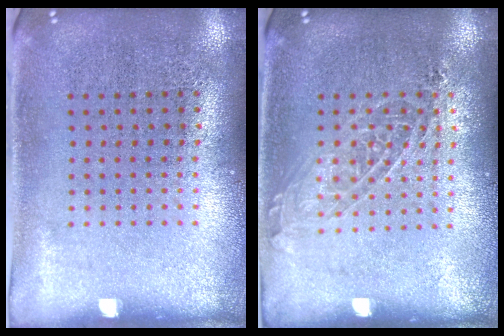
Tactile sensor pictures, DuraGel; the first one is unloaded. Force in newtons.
{"total": 1.3, "press": 1.1, "slide": 0.5}